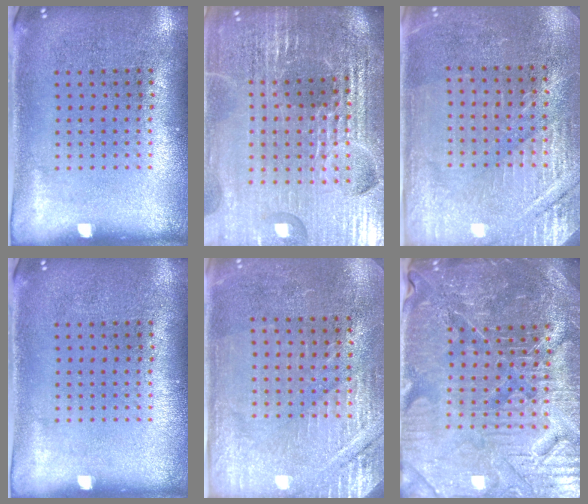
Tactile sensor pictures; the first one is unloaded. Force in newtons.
{"total": 5.4, "press": 5.0, "slide": 2.2}
{"total": 2.9, "press": 2.9, "slide": 0.2}
{"total": 0.0}
{"total": 2.9, "press": 2.9, "slide": 0.4}
{"total": 5.4, "press": 5.1, "slide": 1.8}